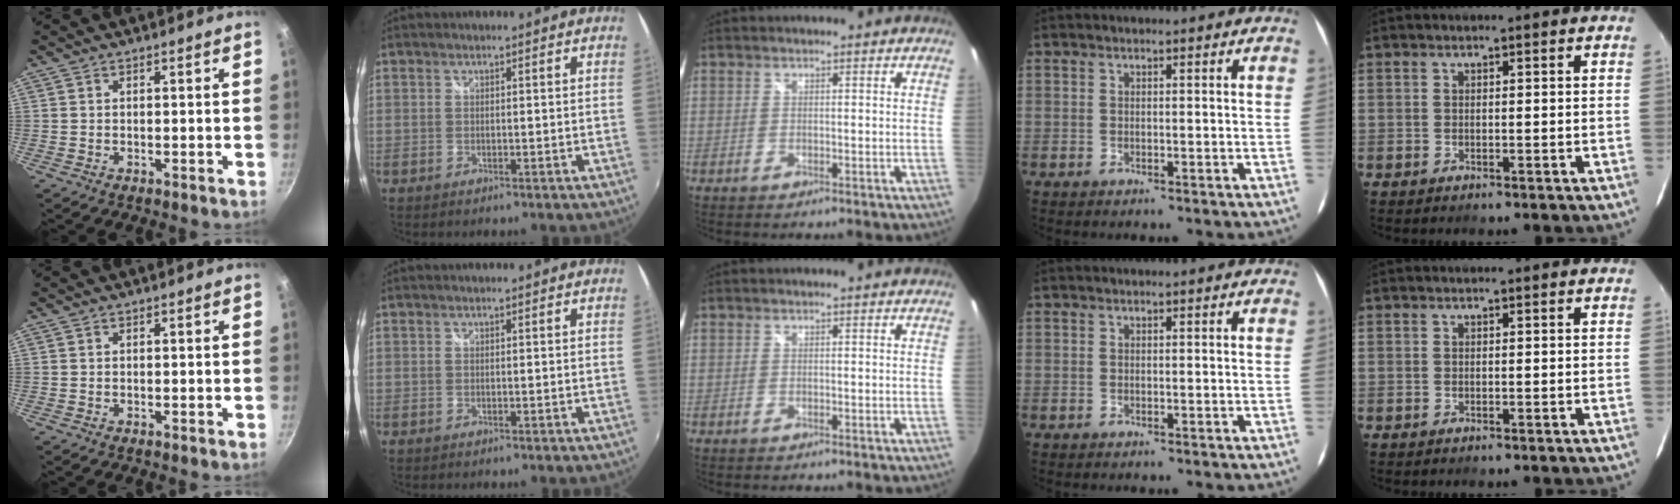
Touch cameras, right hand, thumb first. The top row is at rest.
{}